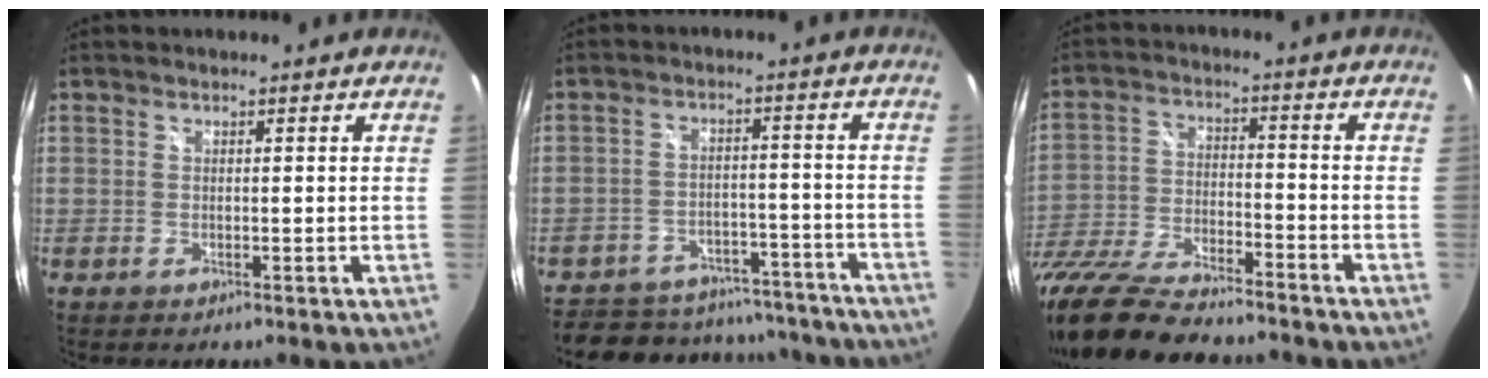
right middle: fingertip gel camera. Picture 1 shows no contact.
{"total": 22.9, "force": [-19.4, 9.5, 7.4], "torque": [-0.167, 0.027, -0.236]}
{"total": 21.8, "force": [-17.6, 6.0, 11.4], "torque": [-0.244, -0.048, -0.306]}